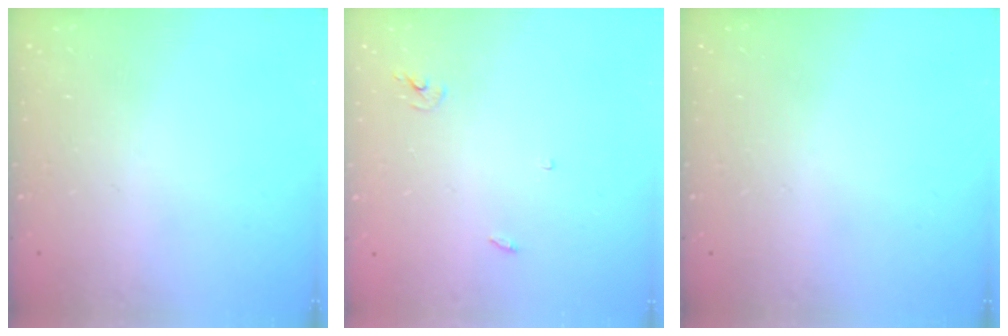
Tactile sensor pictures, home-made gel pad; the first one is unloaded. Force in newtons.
{"total": 2.4, "press": 2.4, "slide": 0.2}
{"total": 0.0}